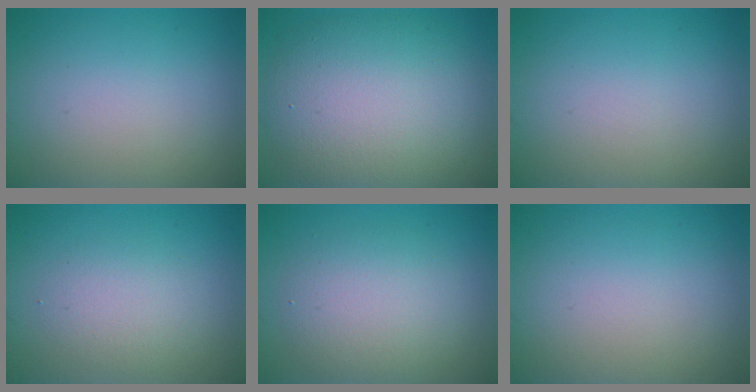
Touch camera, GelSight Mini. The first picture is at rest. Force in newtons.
{"total": 10.6, "press": 10.6, "slide": 0.3}
{"total": 0.0}
{"total": 2.4, "press": 2.4, "slide": 0.3}
{"total": 4.0, "press": 4.0, "slide": 0.1}
{"total": 0.0}